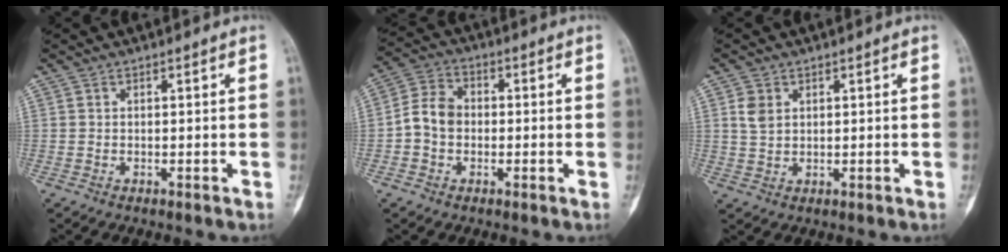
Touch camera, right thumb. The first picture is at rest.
{"total": 6.7, "force": [-0.8, 5.3, 3.9], "torque": [-0.060, 0.024, -0.028]}
{"total": 3.3, "force": [1.2, 2.4, 1.9], "torque": [-0.031, 0.000, 0.028]}